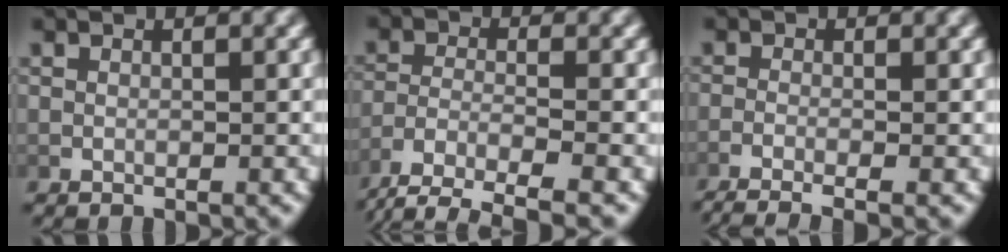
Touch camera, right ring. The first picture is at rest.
{"total": 4.7, "force": [-2.8, 2.1, 3.2], "torque": [-0.065, -0.018, -0.035]}
{"total": 5.2, "force": [-4.2, 1.3, 2.9], "torque": [-0.053, -0.018, -0.059]}